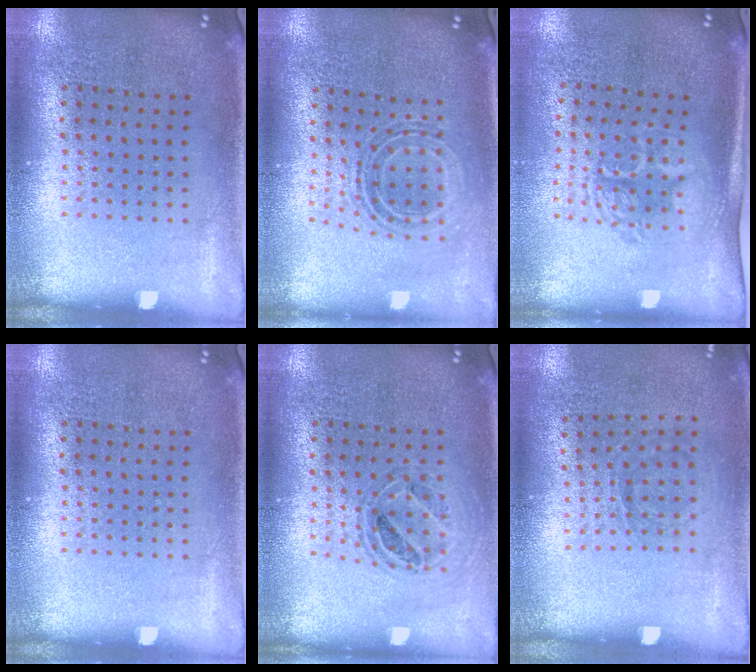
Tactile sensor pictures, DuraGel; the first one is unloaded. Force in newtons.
{"total": 0.7, "press": 0.7, "slide": 0.2}
{"total": 1.7, "press": 1.4, "slide": 1.1}
{"total": 0.0}
{"total": 0.8, "press": 0.8, "slide": 0.1}
{"total": 1.0, "press": 0.8, "slide": 0.6}